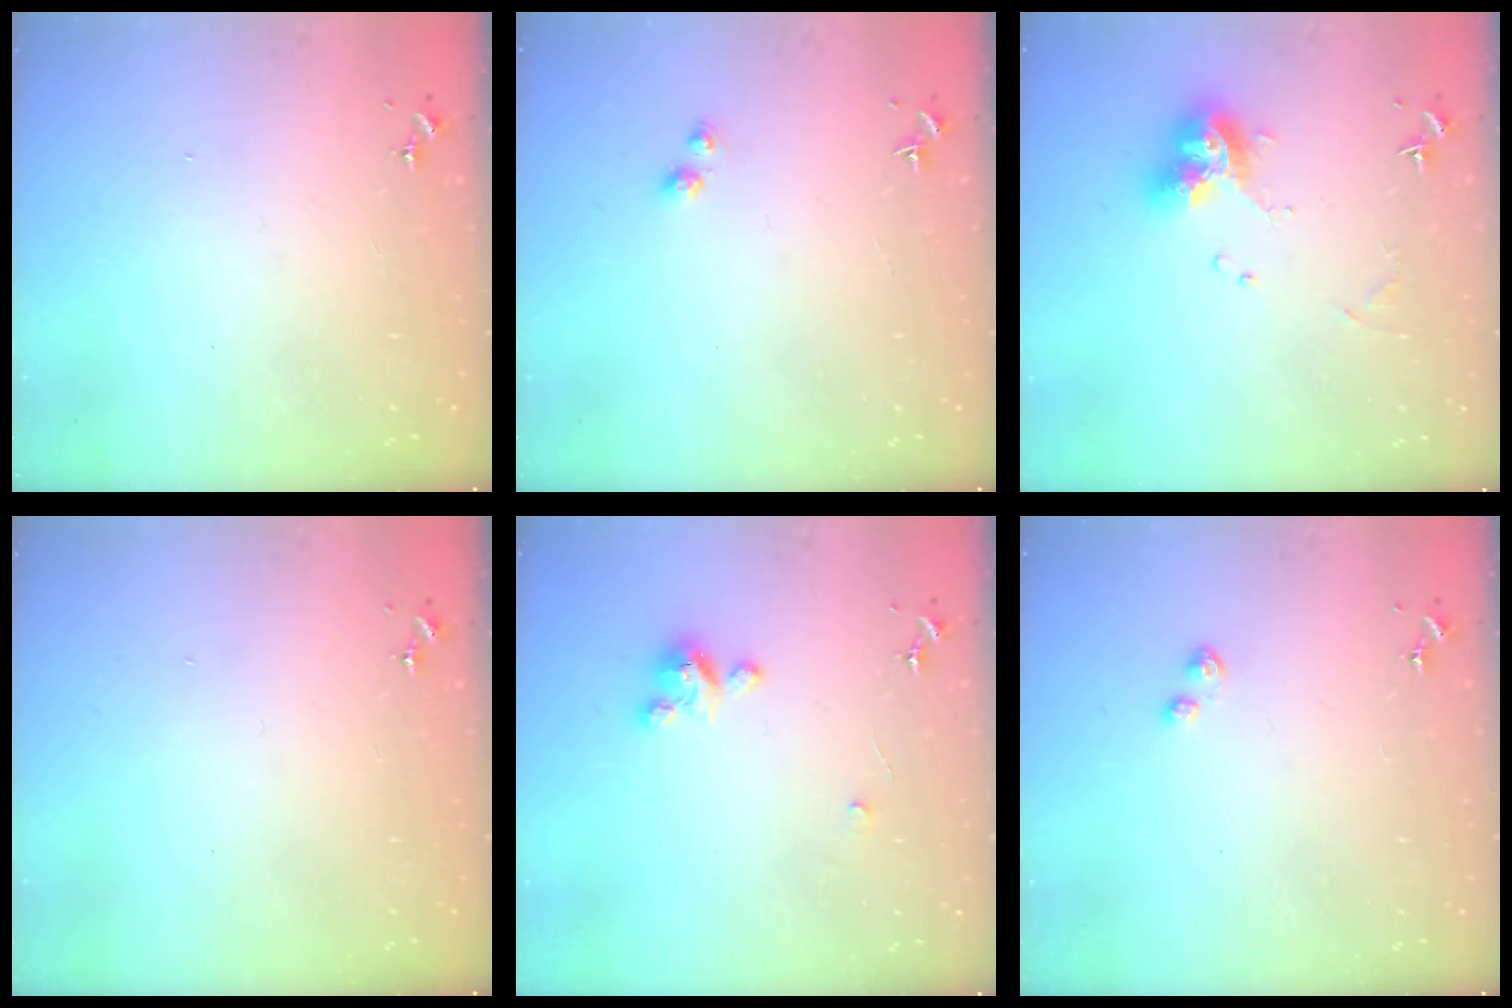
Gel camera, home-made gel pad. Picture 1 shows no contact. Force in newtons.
{"total": 3.3, "press": 3.2, "slide": 0.6}
{"total": 11.1, "press": 11.0, "slide": 1.3}
{"total": 0.0}
{"total": 4.2, "press": 4.2, "slide": 0.3}
{"total": 3.4, "press": 3.4, "slide": 0.4}